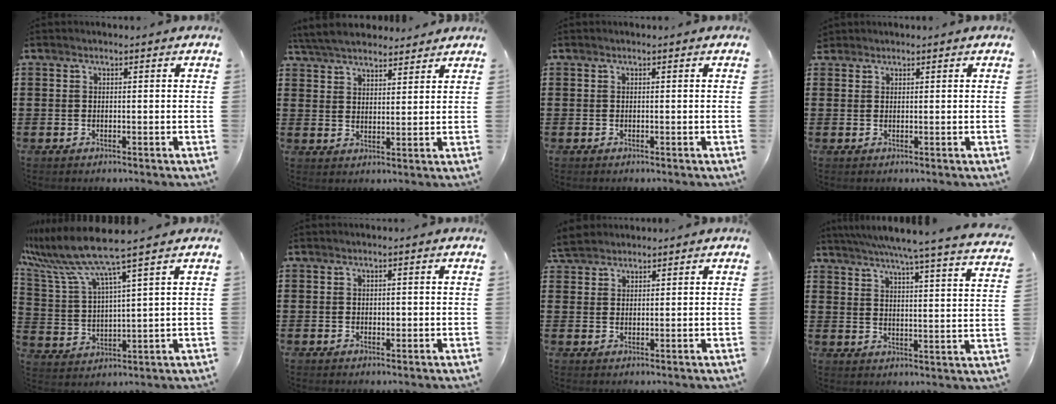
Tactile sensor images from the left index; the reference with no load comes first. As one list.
[{"total": 5.3, "force": [5.0, 1.1, 1.2], "torque": [-0.042, -0.011, 0.093]}, {"total": 0.0}, {"total": 1.0, "force": [0.9, 0.4, 0.1], "torque": [-0.006, 0.001, 0.018]}, {"total": 8.4, "force": [6.9, -0.5, 4.7], "torque": [-0.129, -0.043, 0.113]}, {"total": 0.7, "force": [0.2, 0.5, 0.5], "torque": [-0.011, 0.003, 0.003]}, {"total": 2.7, "force": [2.6, 0.8, 0.3], "torque": [-0.015, -0.001, 0.052]}, {"total": 5.4, "force": [4.9, -1.2, 2.1], "torque": [-0.064, -0.046, 0.076]}]